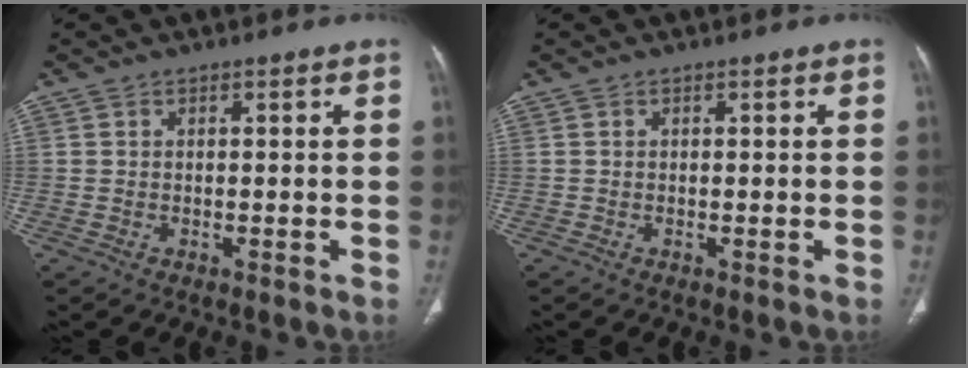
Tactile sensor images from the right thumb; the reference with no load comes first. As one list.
[{"total": 0.0}]